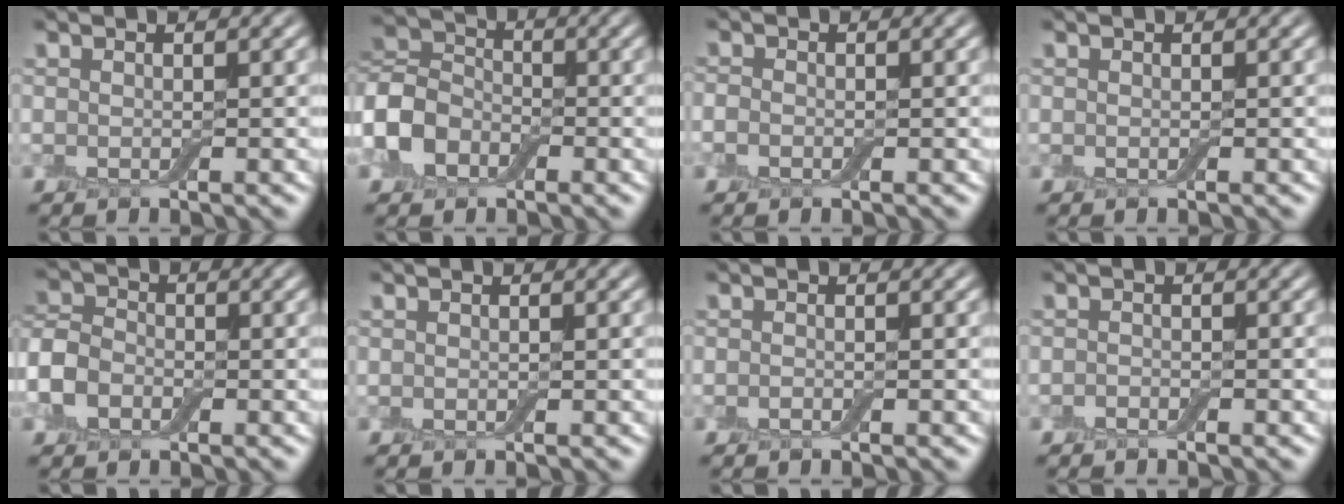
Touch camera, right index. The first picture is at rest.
{"total": 4.7, "force": [-1.7, 3.9, 1.9], "torque": [-0.042, 0.011, -0.049]}
{"total": 0.9, "force": [-0.5, 0.8, 0.2], "torque": [-0.006, 0.005, -0.014]}
{"total": 0.0}
{"total": 4.0, "force": [-1.6, 3.2, 1.8], "torque": [-0.043, 0.011, -0.046]}
{"total": 0.0}
{"total": 0.5, "force": [-0.5, 0.2, 0.0], "torque": [0.000, 0.000, -0.011]}
{"total": 0.7, "force": [-0.7, 0.2, -0.2], "torque": [0.004, 0.003, -0.015]}